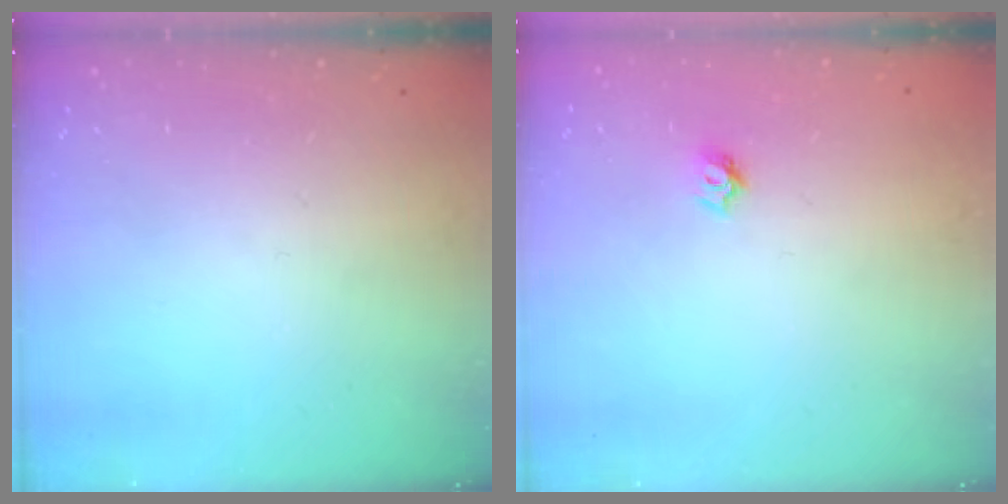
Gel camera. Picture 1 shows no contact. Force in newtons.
{"total": 4.2, "press": 4.2, "slide": 0.4}